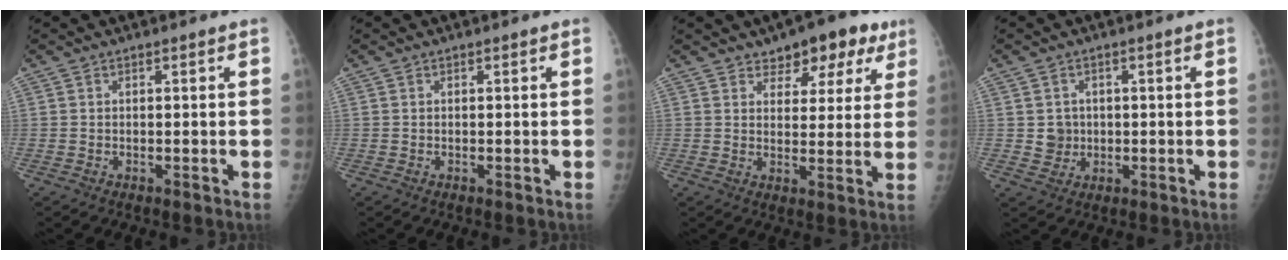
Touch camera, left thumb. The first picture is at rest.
{"total": 0.0}
{"total": 9.3, "force": [6.0, 5.4, 4.7], "torque": [-0.015, -0.022, 0.076]}
{"total": 3.4, "force": [0.0, 3.4, 0.7], "torque": [0.009, 0.004, 0.003]}